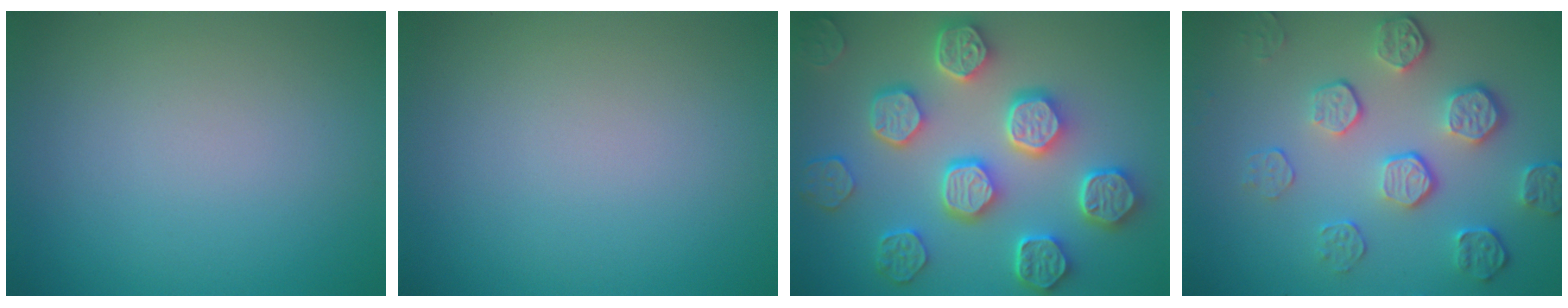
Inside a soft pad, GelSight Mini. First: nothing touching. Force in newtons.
{"total": 0.0}
{"total": 8.0, "press": 6.4, "slide": 4.7}
{"total": 5.2, "press": 3.7, "slide": 3.6}